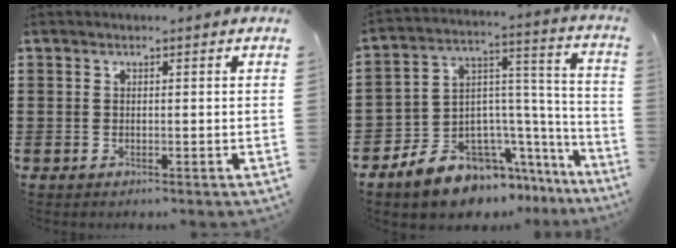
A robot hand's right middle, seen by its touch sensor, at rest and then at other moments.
{"total": 9.6, "force": [-8.1, 4.7, 2.1], "torque": [-0.059, 0.011, -0.155]}